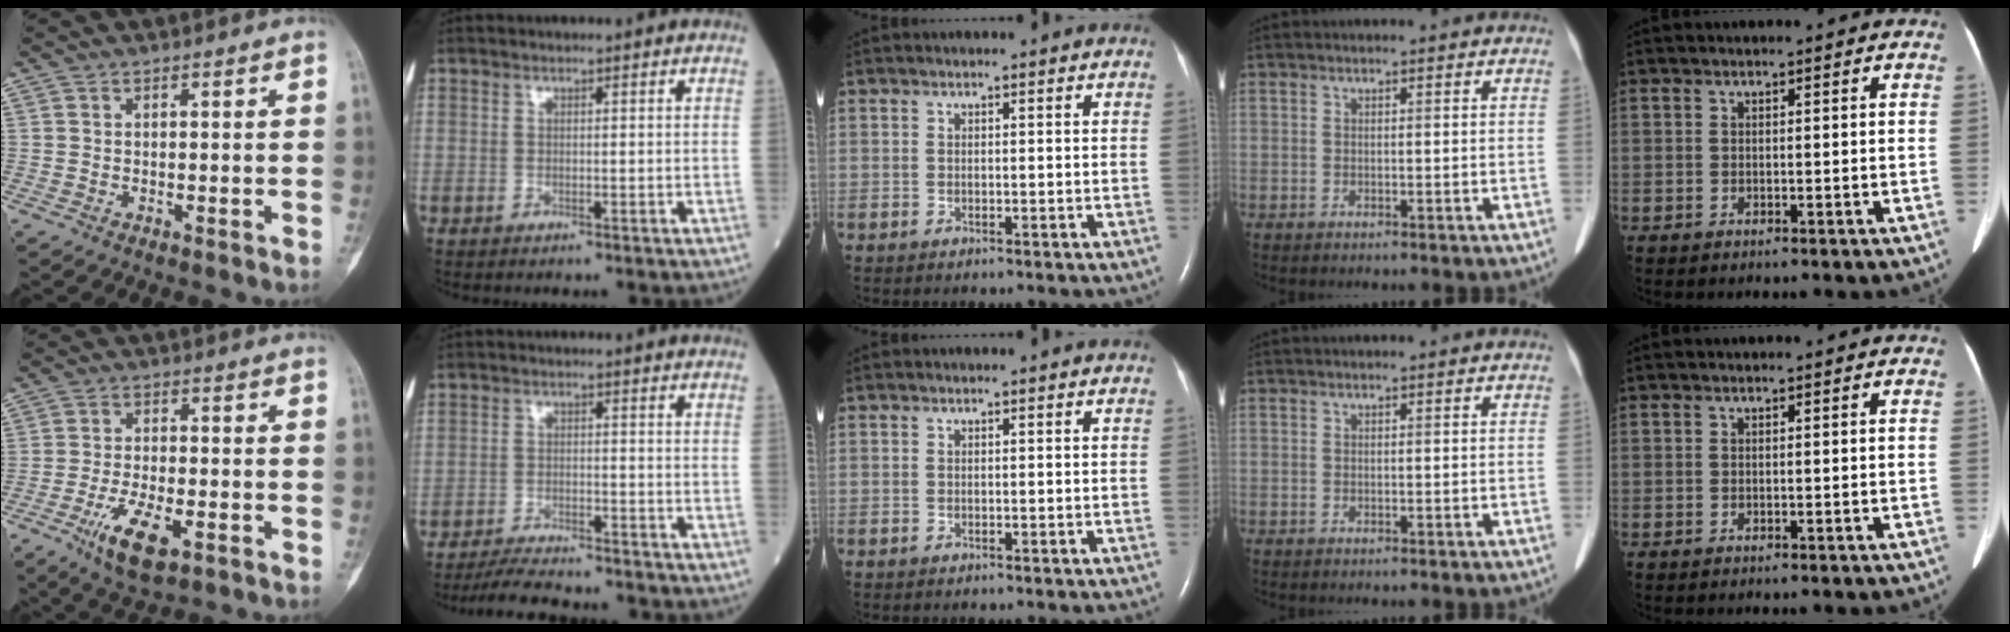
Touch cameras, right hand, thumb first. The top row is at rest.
{"thumb": {"total": 9.1, "force": [-4.2, 3.5, 7.2], "torque": [-0.137, 0.006, -0.069]}, "index": {"total": 9.2, "force": [-8.5, 0.9, 3.2], "torque": [-0.051, -0.010, -0.132]}}